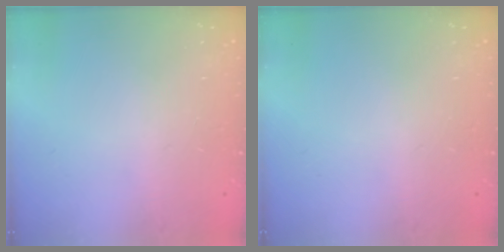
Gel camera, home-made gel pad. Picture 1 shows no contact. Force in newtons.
{"total": 0.0}